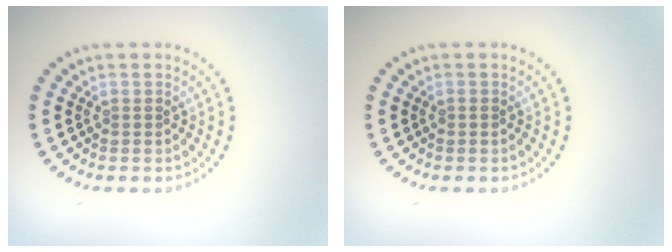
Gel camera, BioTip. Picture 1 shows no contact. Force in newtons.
{"total": 0.5, "press": 0.5, "slide": 0.2}